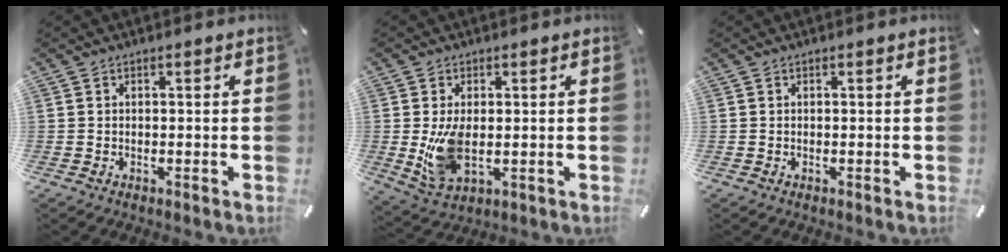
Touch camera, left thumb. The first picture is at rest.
{"total": 8.9, "force": [0.1, 5.0, 7.3], "torque": [-0.142, -0.016, 0.000]}
{"total": 0.0}